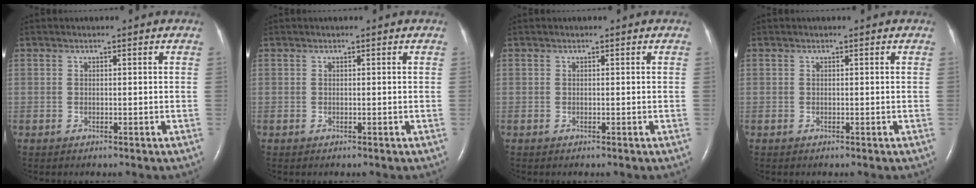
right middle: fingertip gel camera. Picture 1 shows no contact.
{"total": 0.0}
{"total": 0.0}
{"total": 0.0}